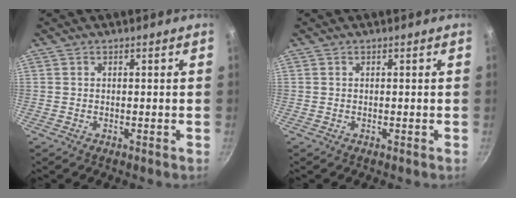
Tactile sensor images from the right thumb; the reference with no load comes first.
{"total": 0.0}